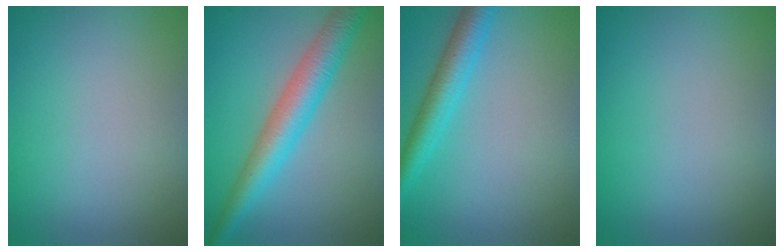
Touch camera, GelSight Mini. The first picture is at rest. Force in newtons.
{"total": 5.3, "press": 5.3, "slide": 0.1}
{"total": 3.9, "press": 3.9, "slide": 0.2}
{"total": 0.0}